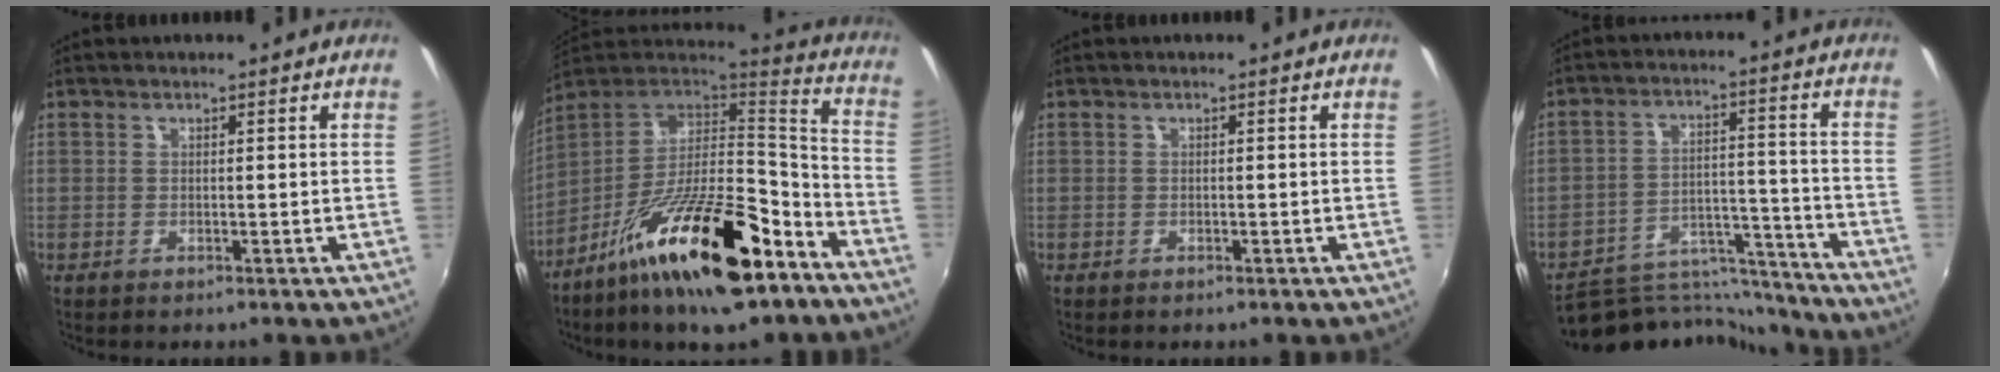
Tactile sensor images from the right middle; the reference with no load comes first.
{"total": 23.9, "force": [-13.6, 8.0, 18.0], "torque": [-0.307, -0.007, -0.230]}
{"total": 0.0}
{"total": 12.9, "force": [-12.6, 2.8, -0.4], "torque": [0.008, 0.046, -0.196]}